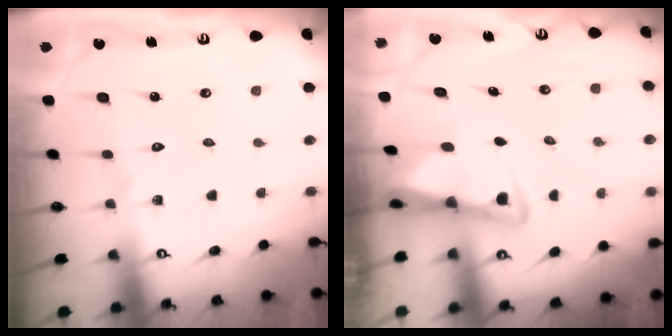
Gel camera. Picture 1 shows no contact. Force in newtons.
{"total": 2.7, "press": 2.6, "slide": 0.6}